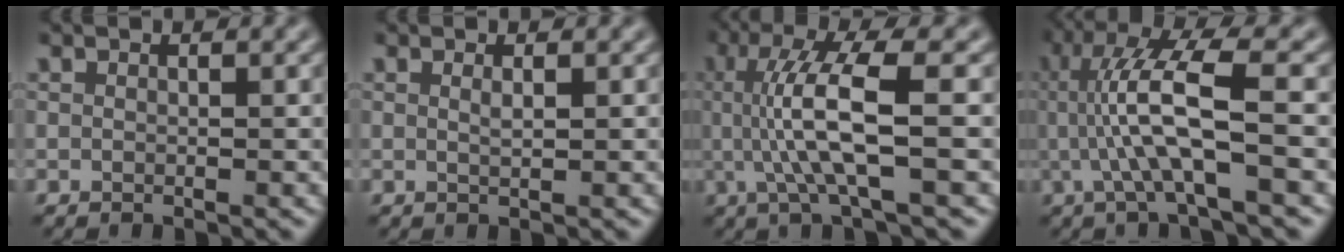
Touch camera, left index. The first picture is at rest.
{"total": 0.6, "force": [-0.2, 0.0, 0.6], "torque": [-0.004, 0.004, 0.001]}
{"total": 6.8, "force": [-0.4, 1.4, 6.7], "torque": [-0.127, 0.004, 0.001]}
{"total": 7.3, "force": [-0.9, 1.3, 7.1], "torque": [-0.138, 0.013, -0.007]}